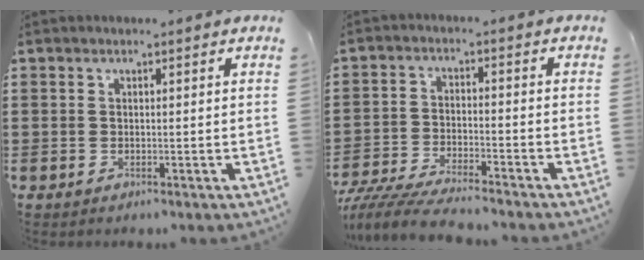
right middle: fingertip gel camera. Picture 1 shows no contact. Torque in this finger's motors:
{"motor_torque": [0.91, 0.02, 0.64, 0.19]}